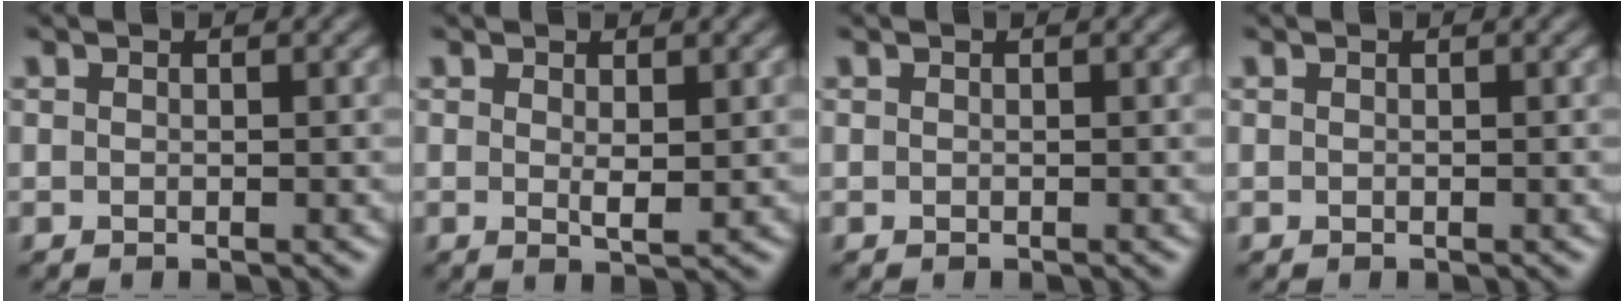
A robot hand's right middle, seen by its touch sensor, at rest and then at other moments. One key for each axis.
{"total": 1.4, "fx": 0.4, "fy": 0.3, "fz": 1.3, "tx": -0.023, "ty": -0.005, "tz": 0.008}
{"total": 0.0}
{"total": 0.0}